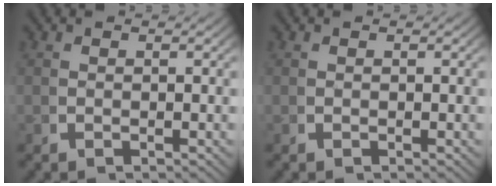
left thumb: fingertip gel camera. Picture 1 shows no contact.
{"total": 0.0}